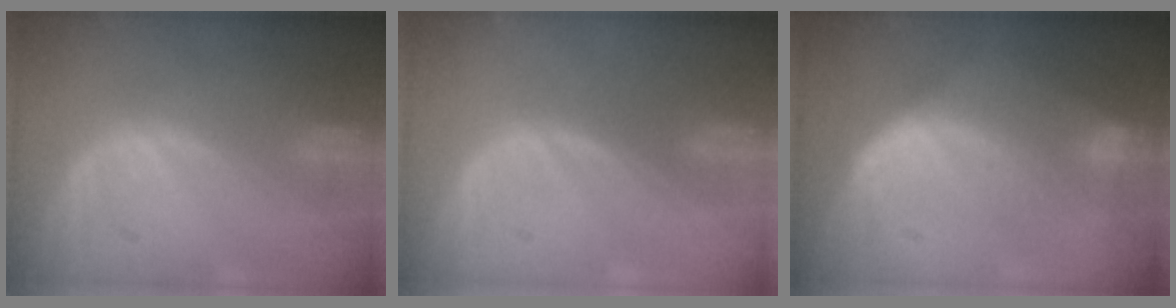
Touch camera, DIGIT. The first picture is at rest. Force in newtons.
{"total": 0.0}
{"total": 7.2, "press": 6.7, "slide": 2.9}